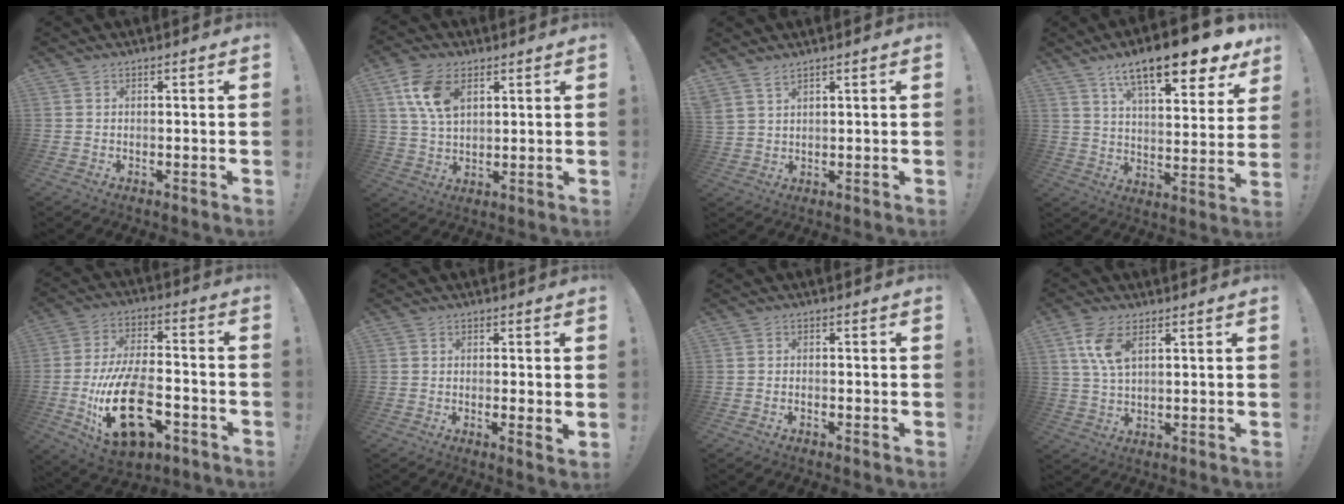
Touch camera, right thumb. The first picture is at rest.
{"total": 11.3, "force": [4.9, 6.9, 7.5], "torque": [-0.150, -0.003, 0.095]}
{"total": 3.1, "force": [2.6, 0.5, 1.6], "torque": [-0.039, -0.011, 0.050]}
{"total": 17.2, "force": [11.1, 4.6, 12.3], "torque": [-0.196, -0.070, 0.178]}
{"total": 23.3, "force": [-7.6, 12.3, 18.3], "torque": [-0.340, 0.042, -0.113]}
{"total": 2.2, "force": [0.5, 0.2, 2.2], "torque": [-0.030, -0.007, 0.008]}
{"total": 1.0, "force": [-0.9, 0.2, 0.4], "torque": [-0.009, -0.001, -0.015]}
{"total": 7.8, "force": [3.4, 3.6, 6.0], "torque": [-0.120, -0.011, 0.059]}